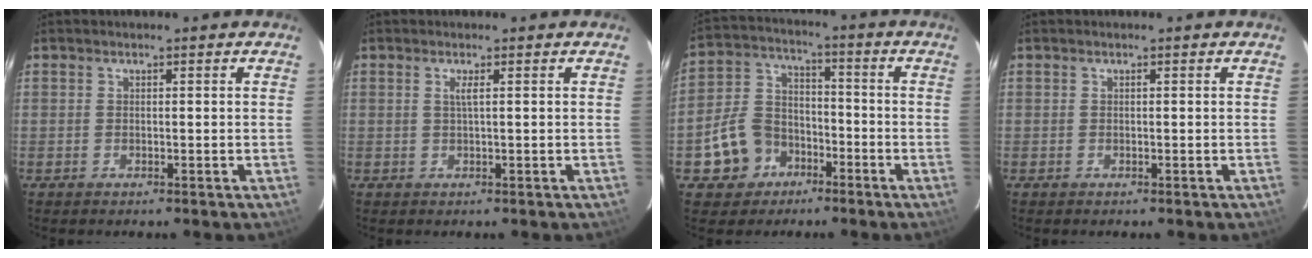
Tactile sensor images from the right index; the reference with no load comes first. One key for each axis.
{"total": 1.2, "fx": 0.4, "fy": -0.3, "fz": 1.1, "tx": -0.022, "ty": -0.001, "tz": 0.006}
{"total": 10.4, "fx": -5.2, "fy": 8.4, "fz": 3.3, "tx": -0.094, "ty": 0.037, "tz": -0.077}
{"total": 0.0}